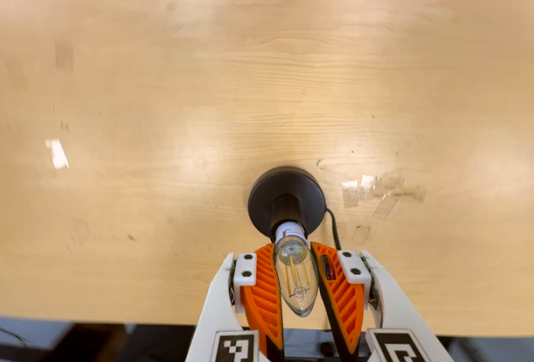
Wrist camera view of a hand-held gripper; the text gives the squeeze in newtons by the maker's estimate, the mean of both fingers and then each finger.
{"total": 14.2, "left": 14.5, "right": 13.8}